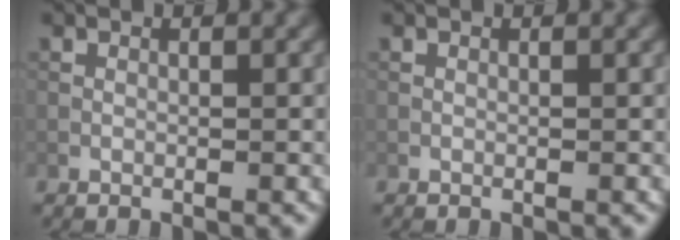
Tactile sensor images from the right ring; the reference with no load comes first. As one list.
[{"total": 0.0}]